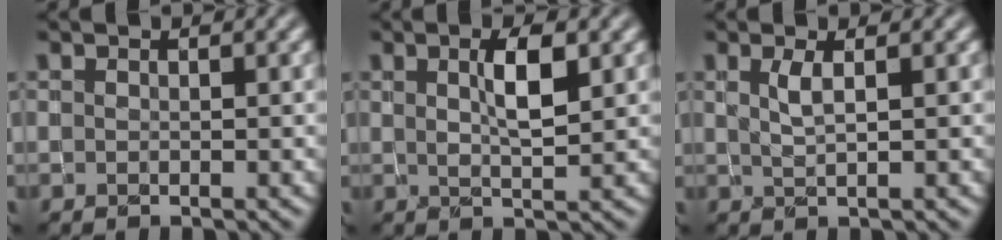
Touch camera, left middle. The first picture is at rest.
{"total": 3.1, "force": [0.9, 0.7, 2.9], "torque": [-0.049, 0.002, 0.015]}
{"total": 1.5, "force": [0.4, 0.4, 1.4], "torque": [-0.027, -0.001, 0.008]}